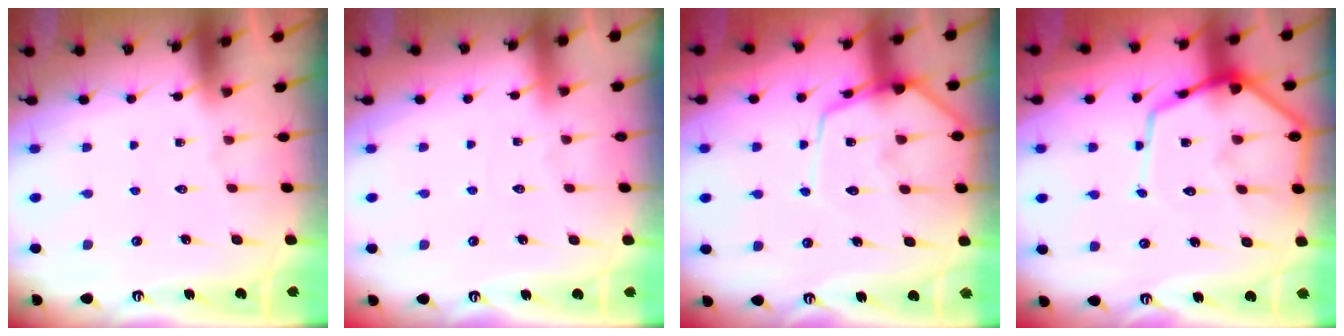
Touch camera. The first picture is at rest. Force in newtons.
{"total": 2.1, "press": 2.1, "slide": 0.2}
{"total": 11.8, "press": 11.7, "slide": 1.2}
{"total": 14.3, "press": 14.2, "slide": 1.4}